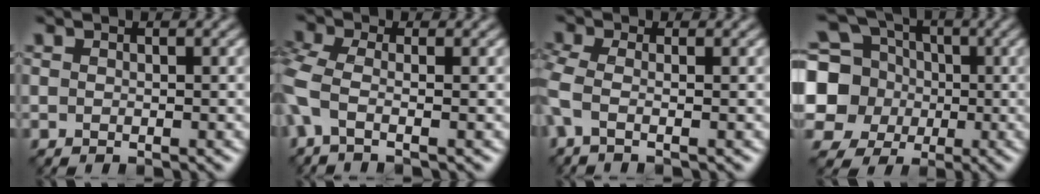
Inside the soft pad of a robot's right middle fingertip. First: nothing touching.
{"total": 3.4, "force": [-0.8, 1.4, 3.0], "torque": [-0.082, -0.005, -0.030]}
{"total": 2.2, "force": [-0.5, 0.8, 2.0], "torque": [-0.055, -0.009, -0.022]}
{"total": 10.1, "force": [0.0, 9.1, 4.3], "torque": [-0.114, -0.004, -0.027]}